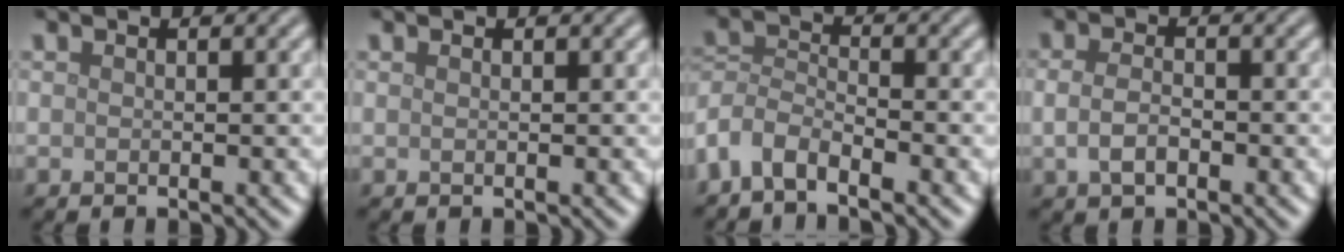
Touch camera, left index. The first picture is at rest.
{"total": 0.0}
{"total": 3.7, "force": [-2.8, 1.5, 1.9], "torque": [-0.040, 0.000, -0.069]}
{"total": 2.3, "force": [-0.5, 1.3, 1.8], "torque": [-0.041, -0.004, -0.013]}